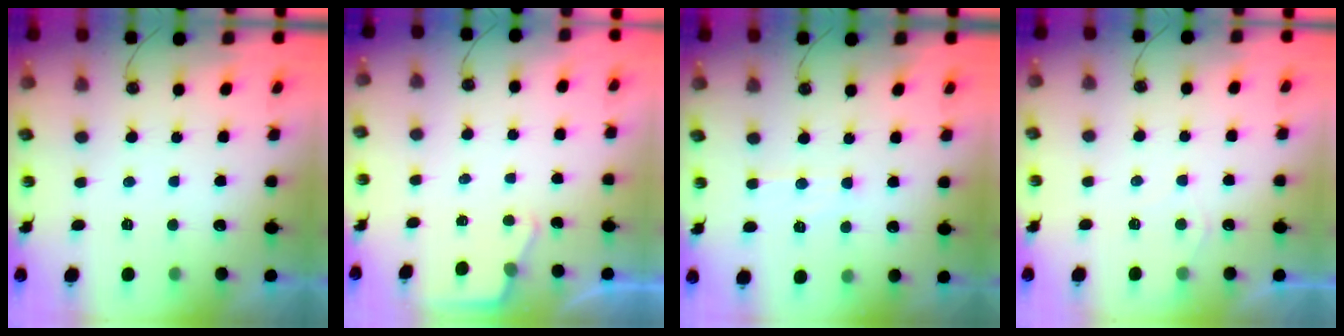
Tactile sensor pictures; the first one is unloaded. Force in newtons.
{"total": 3.0, "press": 2.9, "slide": 0.5}
{"total": 6.4, "press": 6.4, "slide": 0.3}
{"total": 5.5, "press": 5.5, "slide": 0.6}